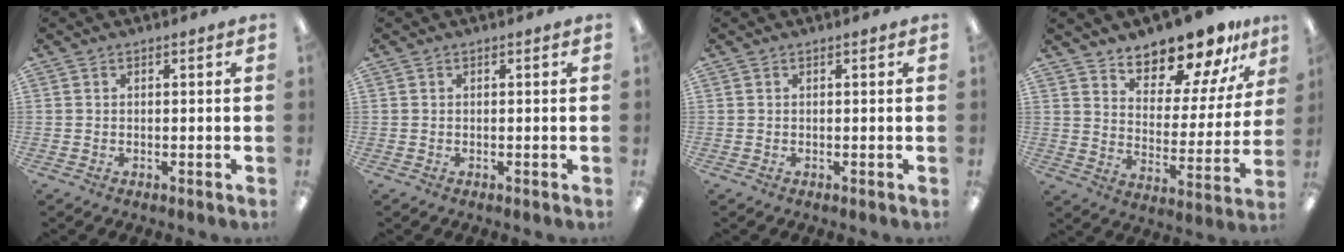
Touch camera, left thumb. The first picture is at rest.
{"total": 0.0}
{"total": 0.0}
{"total": 14.1, "force": [13.0, 3.9, 4.0], "torque": [-0.069, -0.107, 0.232]}